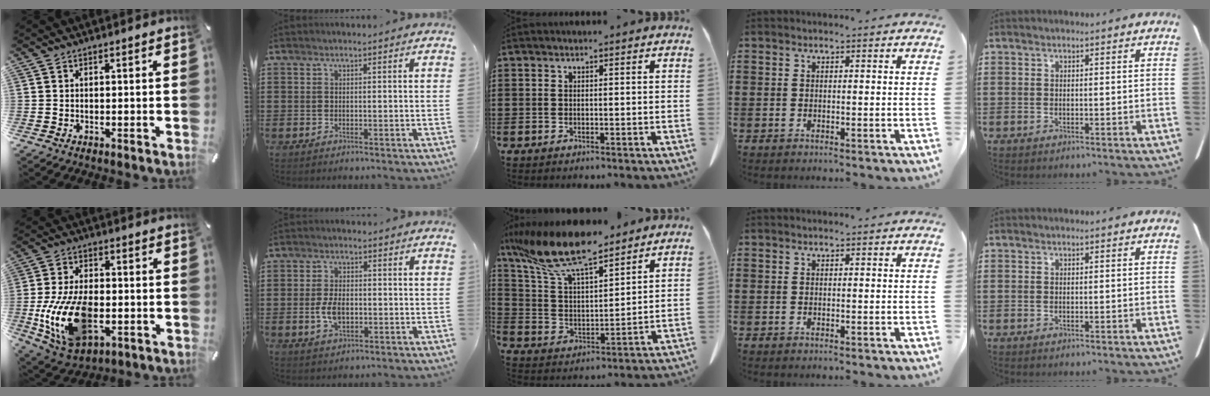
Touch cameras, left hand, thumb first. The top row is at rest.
{"thumb": {"total": 18.1, "force": [-4.0, 11.2, 13.6], "torque": [-0.288, -0.001, -0.065]}, "index": {"total": 4.7, "force": [-0.6, 2.5, 3.9], "torque": [-0.091, -0.004, -0.016]}, "middle": {"total": 12.8, "force": [10.0, 2.1, 7.6], "torque": [-0.192, -0.050, 0.174]}}